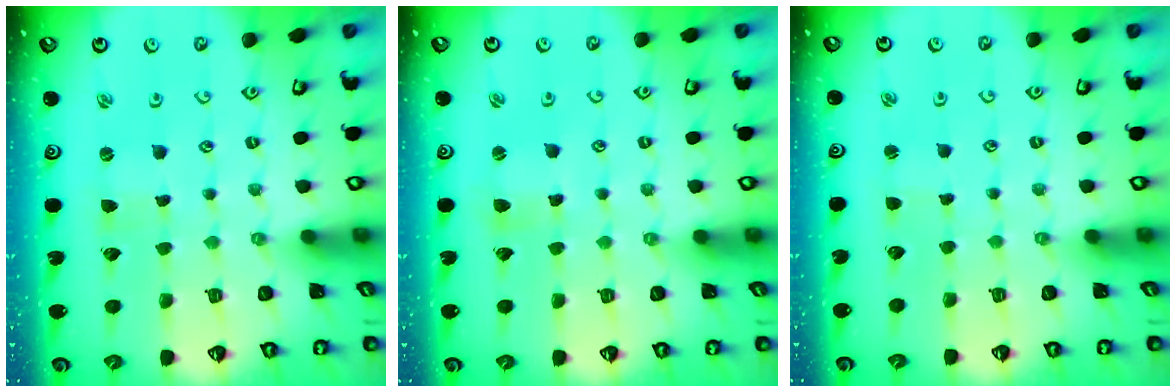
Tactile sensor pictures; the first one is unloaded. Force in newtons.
{"total": 1.4, "press": 1.4, "slide": 0.3}
{"total": 0.8, "press": 0.8, "slide": 0.2}